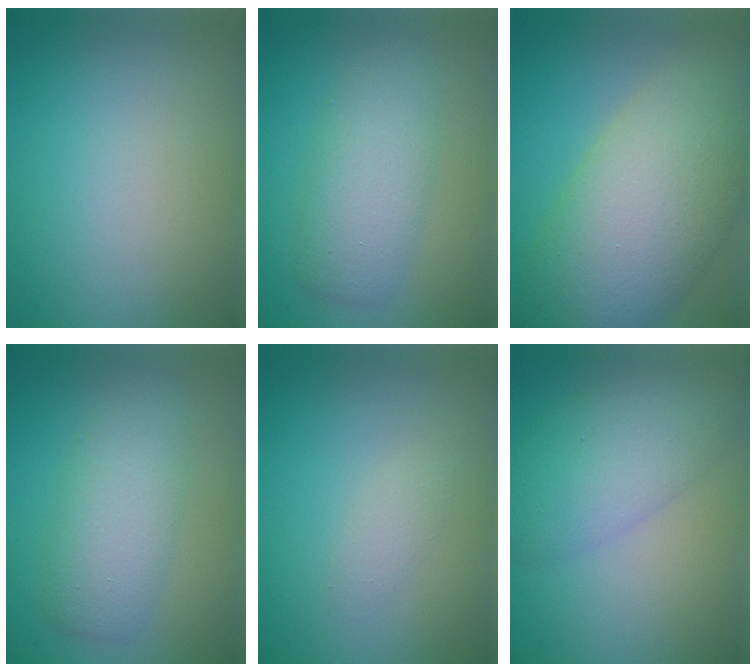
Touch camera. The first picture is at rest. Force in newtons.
{"total": 3.7, "press": 3.7, "slide": 0.2}
{"total": 11.9, "press": 11.8, "slide": 0.5}
{"total": 3.7, "press": 3.7, "slide": 0.2}
{"total": 1.2, "press": 1.2, "slide": 0.0}
{"total": 5.6, "press": 5.6, "slide": 0.3}